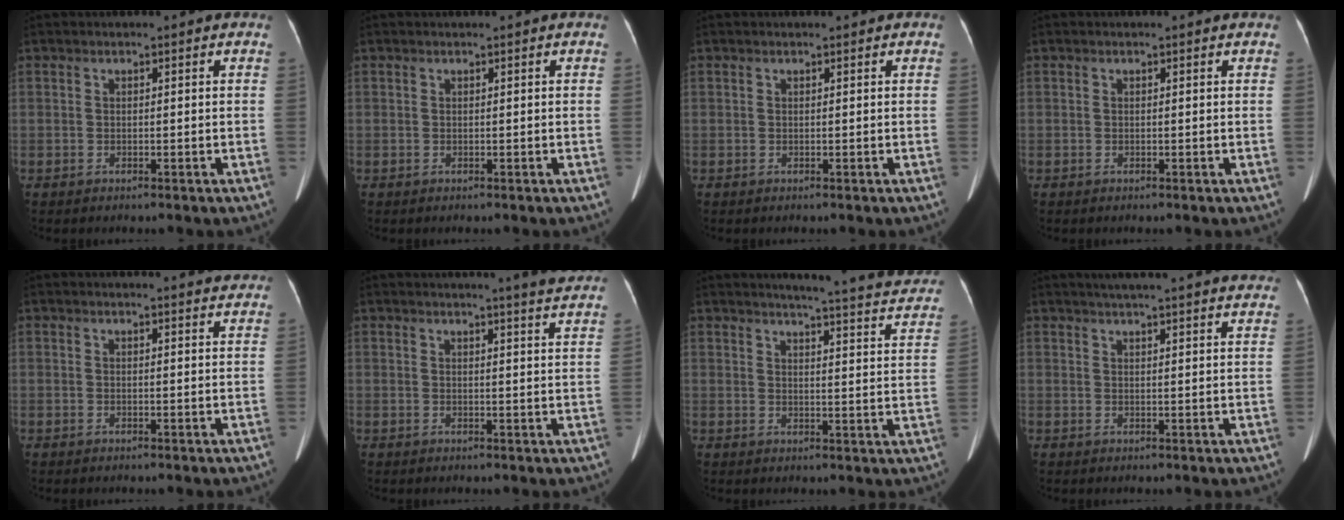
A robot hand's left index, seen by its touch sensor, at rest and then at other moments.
{"total": 0.0}
{"total": 0.7, "force": [0.5, 0.3, 0.4], "torque": [-0.007, 0.003, 0.005]}
{"total": 0.0}
{"total": 5.1, "force": [4.9, 0.4, 1.1], "torque": [-0.014, -0.002, 0.039]}
{"total": 8.2, "force": [7.6, -1.1, 2.9], "torque": [-0.039, -0.021, 0.069]}
{"total": 18.0, "force": [16.8, 1.2, 6.5], "torque": [-0.076, -0.058, 0.178]}
{"total": 20.9, "force": [19.0, 1.5, 8.5], "torque": [-0.123, 0.005, 0.227]}